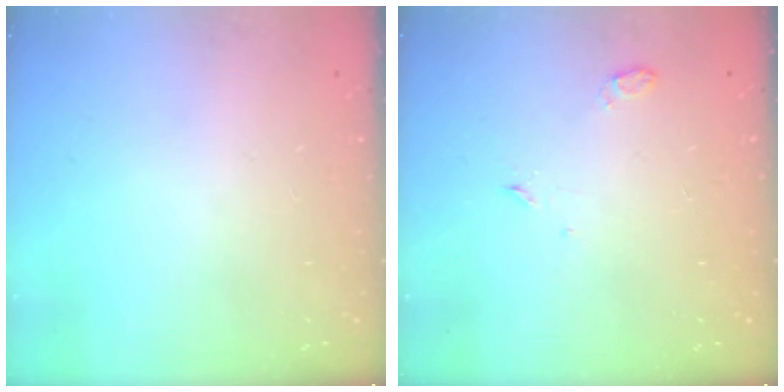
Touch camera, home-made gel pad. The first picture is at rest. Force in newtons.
{"total": 3.0, "press": 2.9, "slide": 0.6}